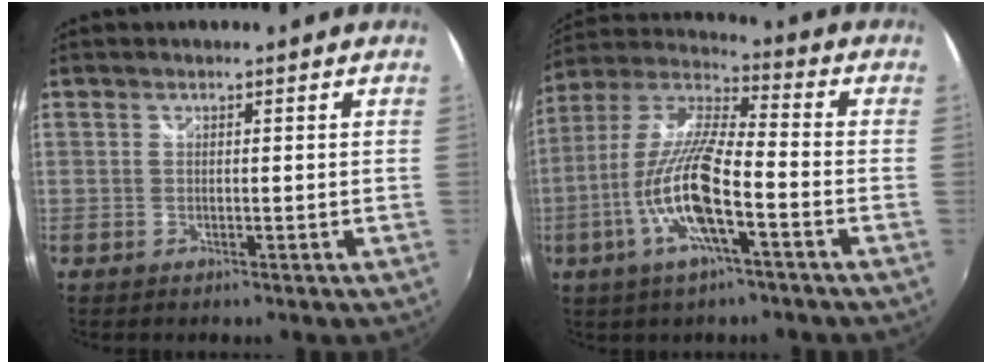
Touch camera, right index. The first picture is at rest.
{"total": 15.3, "force": [-5.8, 3.0, 13.8], "torque": [-0.276, -0.011, -0.114]}